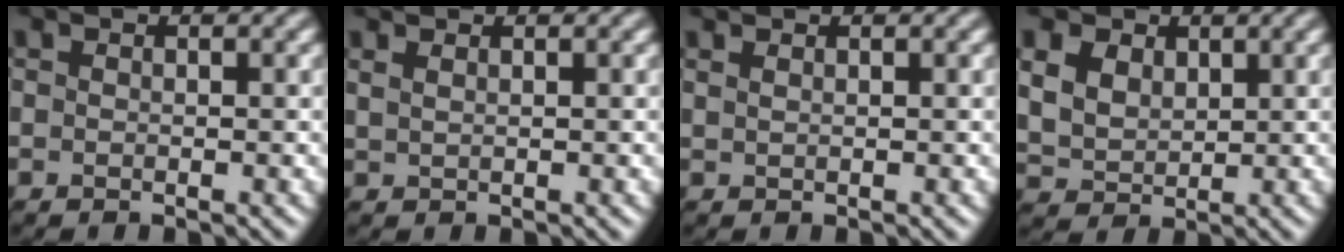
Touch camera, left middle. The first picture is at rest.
{"total": 1.7, "force": [1.2, 0.8, 0.9], "torque": [-0.012, -0.003, 0.015]}
{"total": 1.3, "force": [1.0, 0.6, 0.7], "torque": [-0.004, -0.004, 0.009]}
{"total": 7.5, "force": [3.5, 5.4, 3.8], "torque": [-0.114, 0.024, 0.058]}